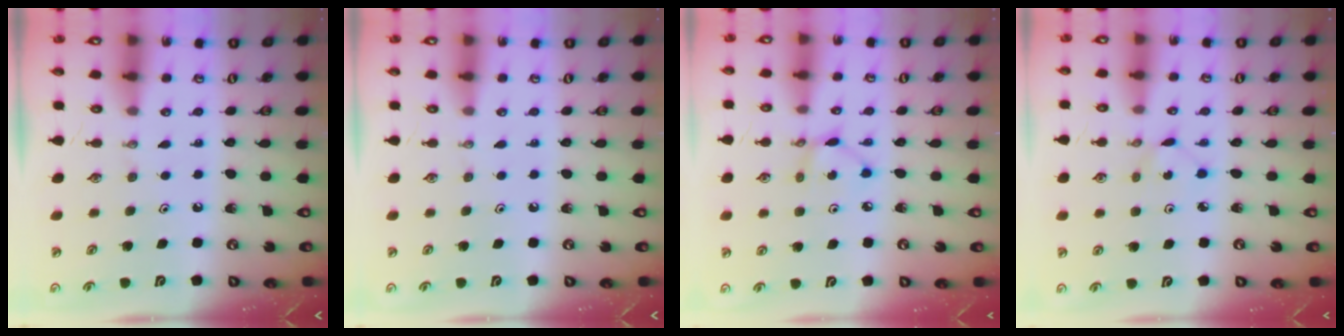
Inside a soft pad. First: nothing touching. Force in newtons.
{"total": 0.0}
{"total": 3.5, "press": 3.5, "slide": 0.1}
{"total": 1.9, "press": 1.9, "slide": 0.2}